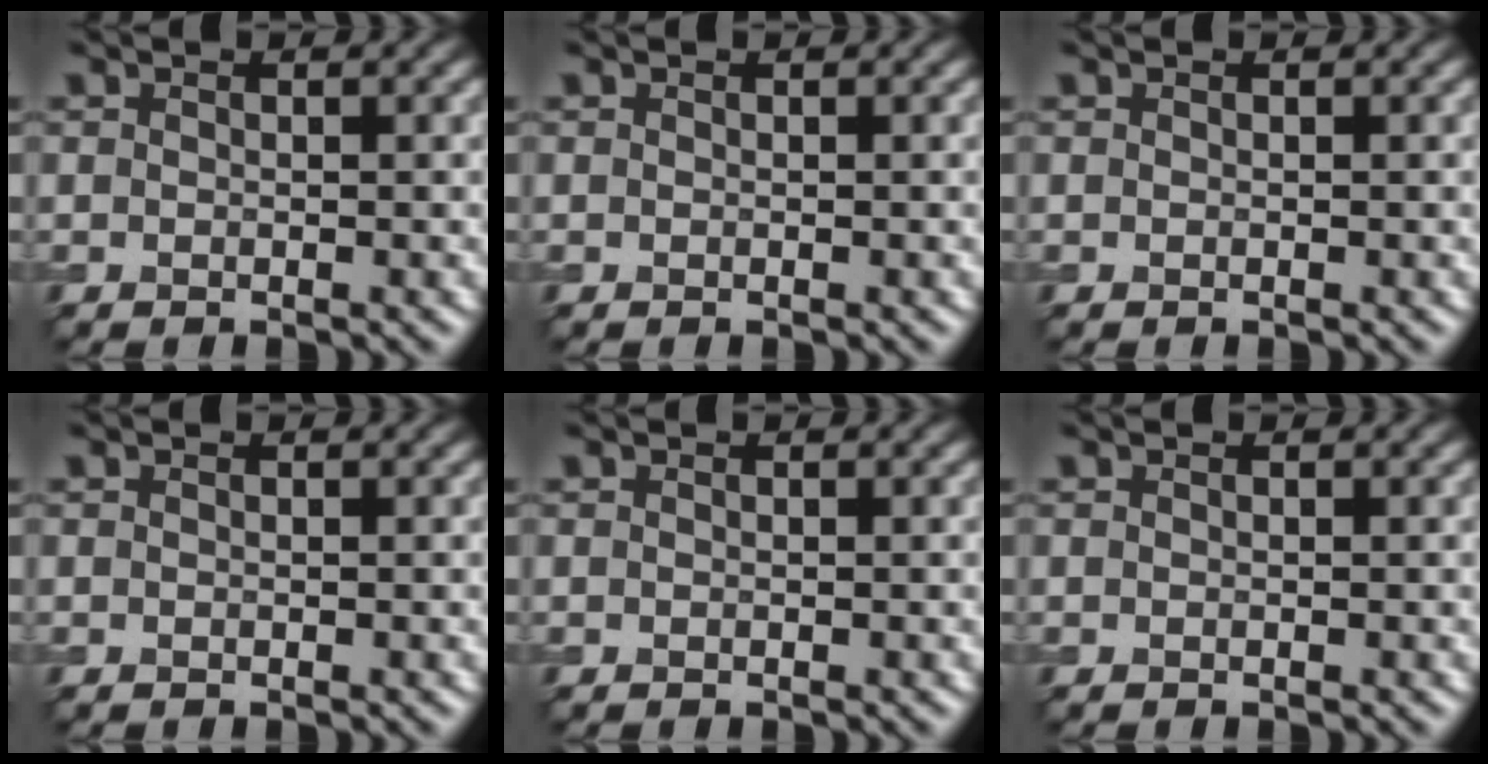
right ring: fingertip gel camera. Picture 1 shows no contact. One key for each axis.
{"total": 0.0}
{"total": 0.0}
{"total": 0.0}
{"total": 0.0}
{"total": 0.0}